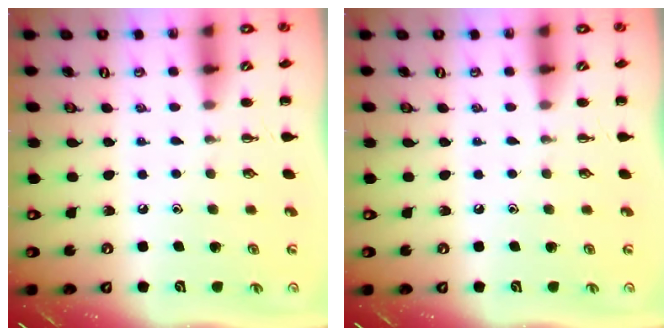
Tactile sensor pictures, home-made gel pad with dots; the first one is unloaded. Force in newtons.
{"total": 0.0}